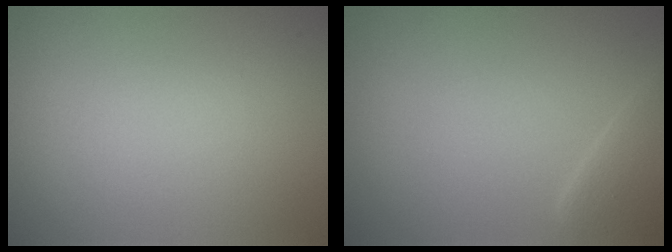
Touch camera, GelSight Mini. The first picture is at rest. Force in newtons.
{"total": 2.6, "press": 2.6, "slide": 0.2}